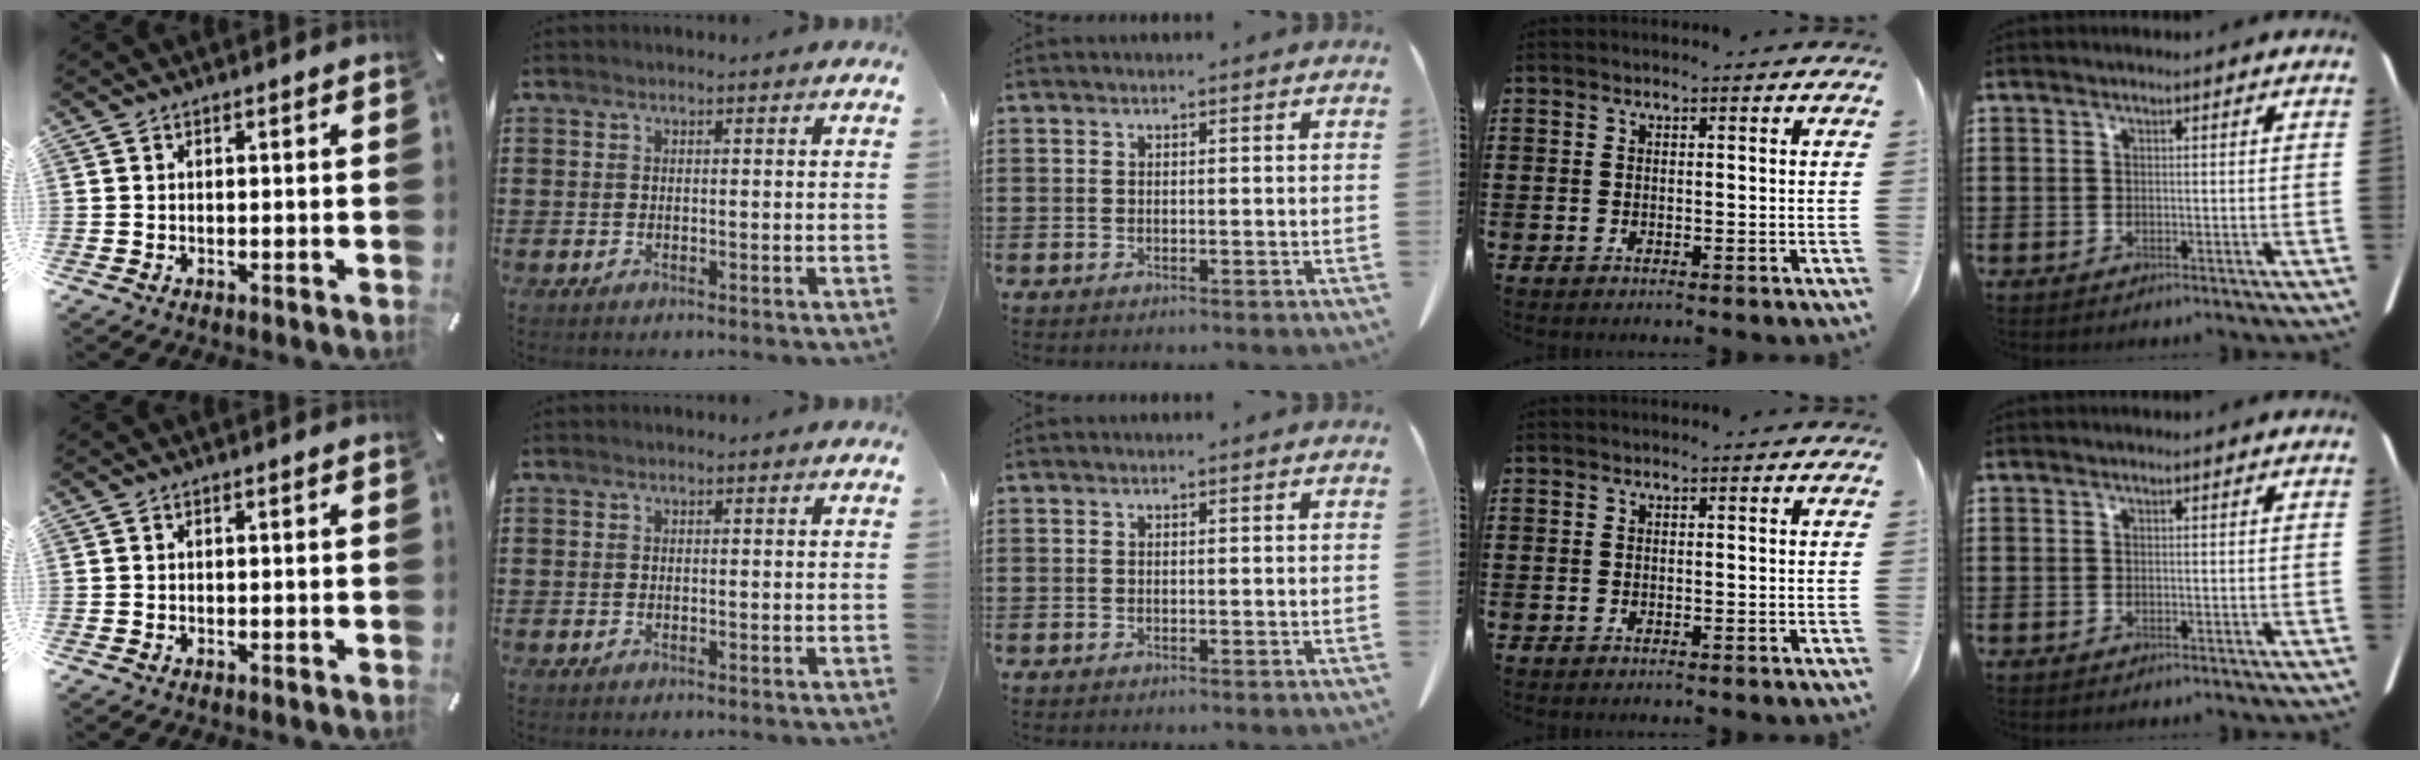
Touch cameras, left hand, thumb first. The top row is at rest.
{}